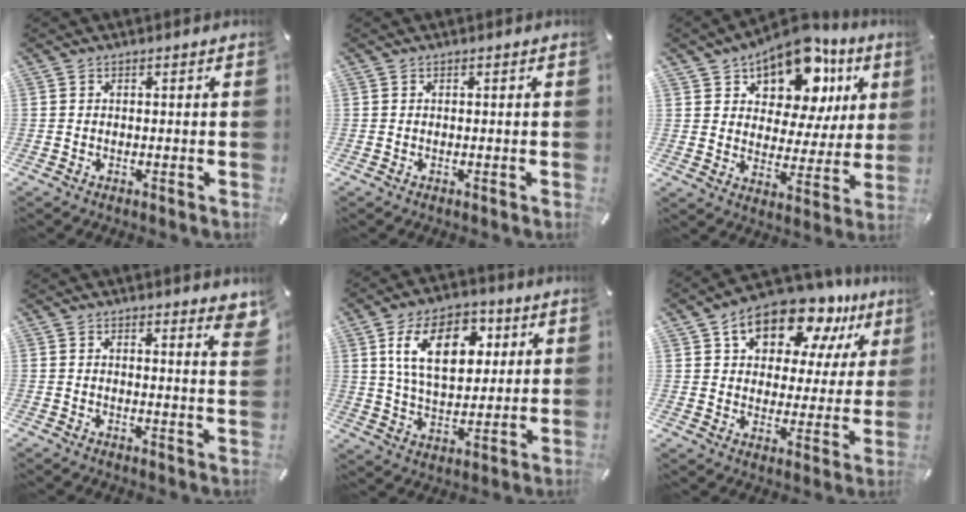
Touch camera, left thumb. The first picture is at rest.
{"total": 0.0}
{"total": 15.4, "force": [10.7, 8.5, 7.1], "torque": [-0.111, -0.082, 0.182]}
{"total": 3.2, "force": [2.6, 0.4, 1.8], "torque": [-0.020, -0.020, 0.042]}
{"total": 16.1, "force": [5.7, 9.9, 11.4], "torque": [-0.192, 0.006, 0.099]}
{"total": 14.6, "force": [10.1, 8.1, 6.7], "torque": [-0.108, -0.065, 0.178]}